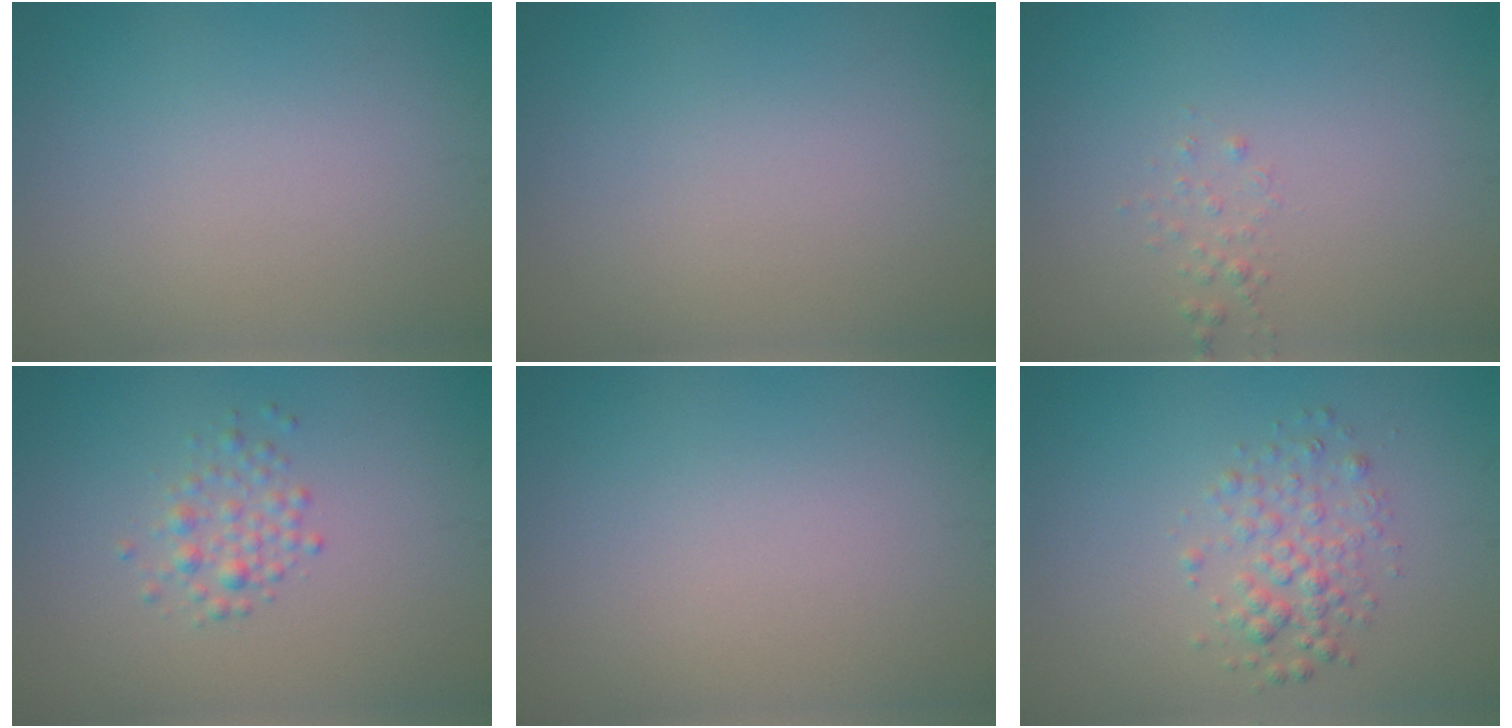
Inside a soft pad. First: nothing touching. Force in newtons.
{"total": 0.0}
{"total": 0.7, "press": 0.7, "slide": 0.1}
{"total": 1.7, "press": 1.7, "slide": 0.0}
{"total": 0.0}
{"total": 2.5, "press": 2.5, "slide": 0.1}